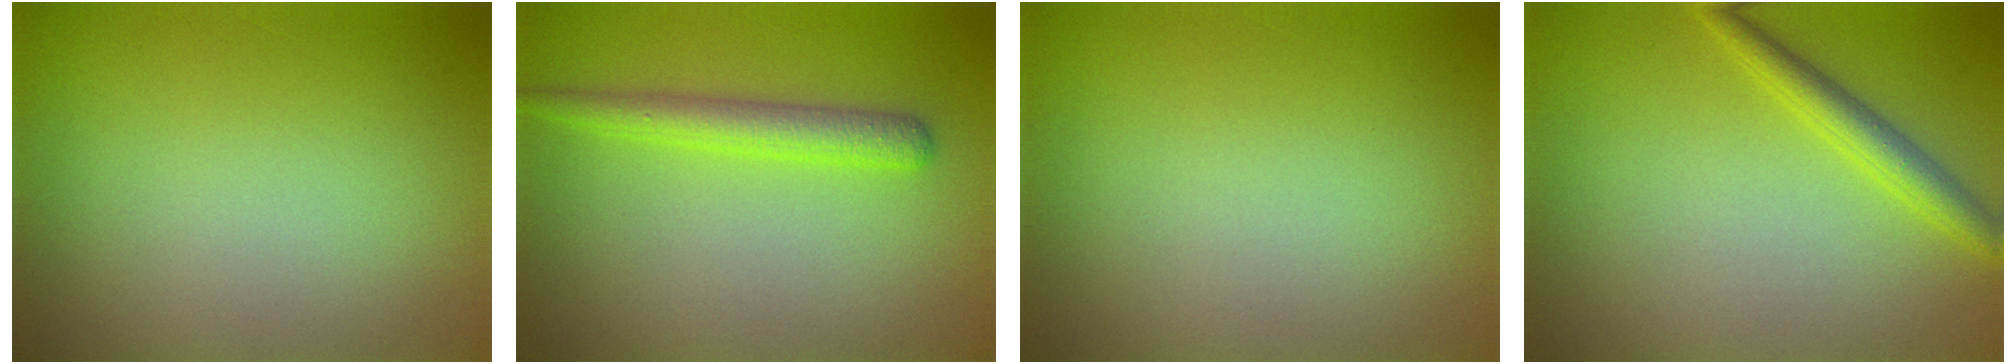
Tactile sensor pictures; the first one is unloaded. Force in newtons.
{"total": 3.0, "press": 3.0, "slide": 0.2}
{"total": 0.0}
{"total": 2.6, "press": 2.5, "slide": 0.1}